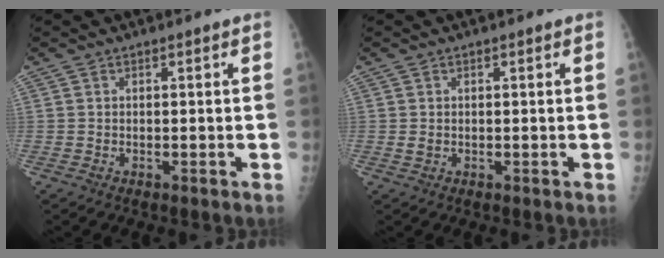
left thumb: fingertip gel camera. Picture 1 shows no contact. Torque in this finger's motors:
{"motor_torque": [-0.04, -0.06, 0.15, -0.02, 0.00]}